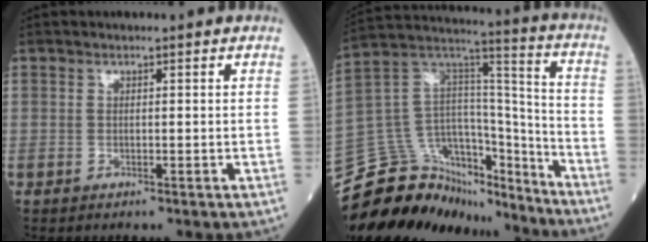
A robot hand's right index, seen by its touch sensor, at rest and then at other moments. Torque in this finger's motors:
{"motor_torque": [1.23, -0.91, 0.25, 0.02]}